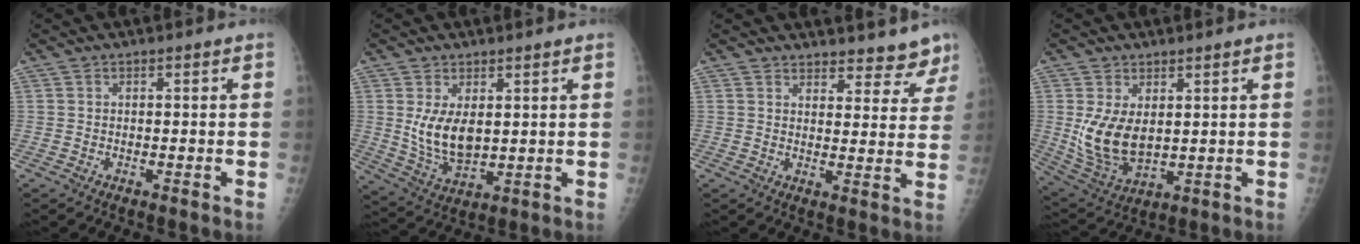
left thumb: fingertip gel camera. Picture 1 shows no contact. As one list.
[{"total": 8.5, "force": [1.9, 4.8, 6.8], "torque": [-0.112, -0.024, 0.053]}, {"total": 8.5, "force": [8.0, 2.7, 1.2], "torque": [0.025, -0.048, 0.084]}, {"total": 10.4, "force": [1.7, 6.2, 8.2], "torque": [-0.143, -0.022, 0.053]}]